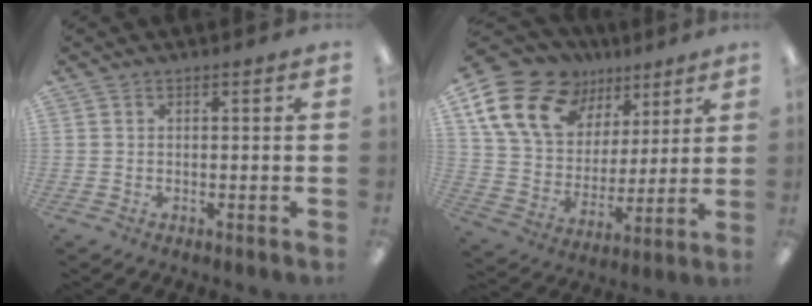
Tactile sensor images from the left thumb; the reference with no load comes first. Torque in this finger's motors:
{"motor_torque": [2.05, 2.12, 1.39, -1.38, 0.25]}